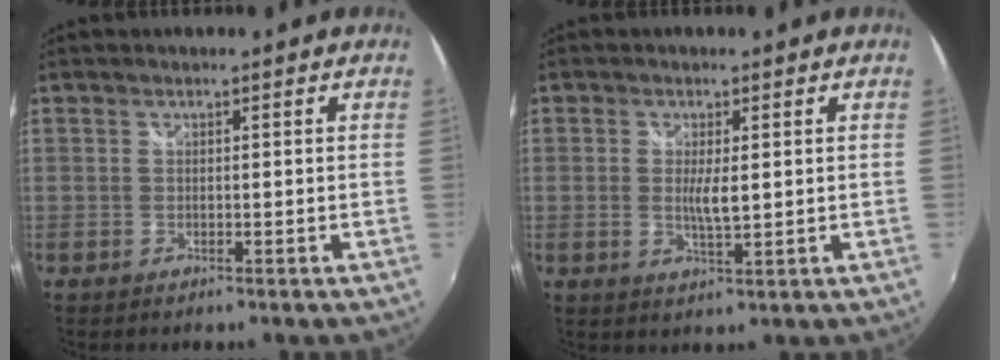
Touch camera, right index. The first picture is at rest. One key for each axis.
{"total": 3.8, "fx": 0.3, "fy": 1.2, "fz": 3.6, "tx": -0.066, "ty": -0.007, "tz": 0.004}